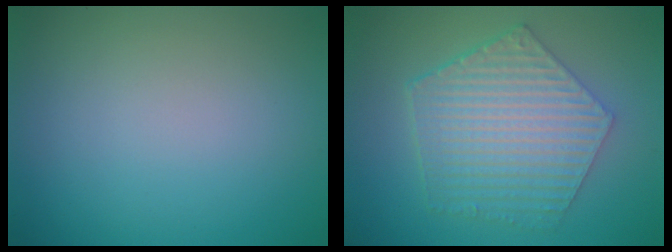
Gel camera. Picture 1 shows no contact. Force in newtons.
{"total": 6.3, "press": 4.8, "slide": 4.0}